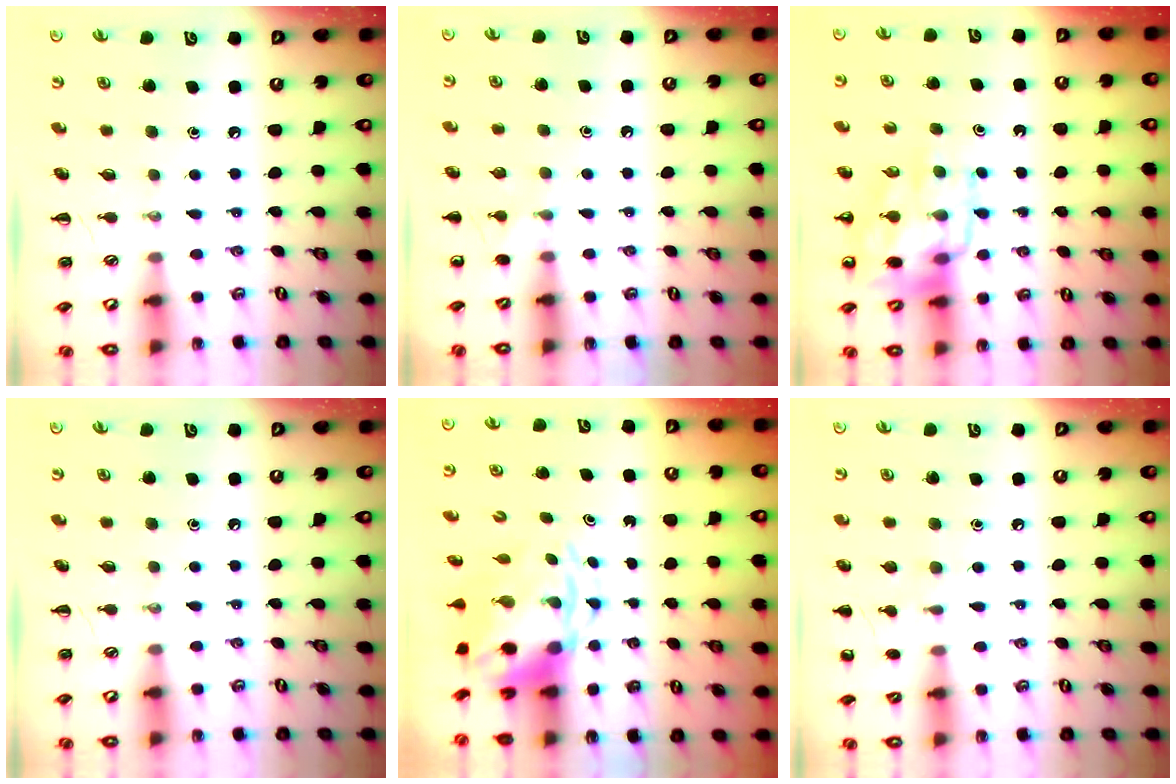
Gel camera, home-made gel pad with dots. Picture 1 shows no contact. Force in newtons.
{"total": 5.3, "press": 5.0, "slide": 1.7}
{"total": 13.9, "press": 13.6, "slide": 2.7}
{"total": 0.0}
{"total": 5.8, "press": 5.7, "slide": 1.0}
{"total": 5.8, "press": 5.6, "slide": 1.5}